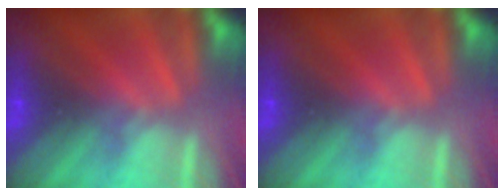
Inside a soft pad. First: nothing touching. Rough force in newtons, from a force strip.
{"total": 0.0}